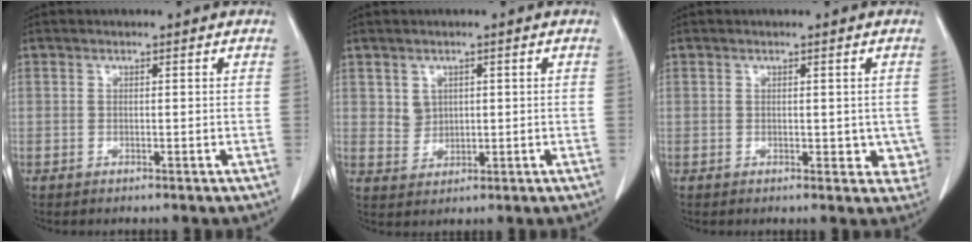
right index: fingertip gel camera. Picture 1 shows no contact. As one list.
[{"total": 2.9, "force": [1.1, 2.6, 0.9], "torque": [-0.017, 0.000, 0.026]}, {"total": 3.4, "force": [0.0, 2.1, 2.7], "torque": [-0.012, -0.003, 0.001]}]